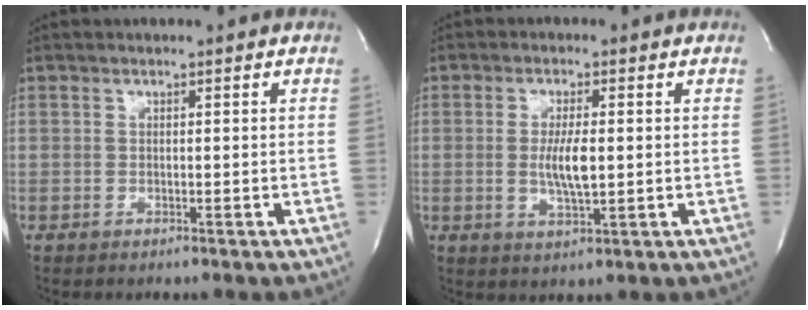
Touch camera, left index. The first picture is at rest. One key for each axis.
{"total": 4.9, "fx": -0.5, "fy": 0.9, "fz": 4.8, "tx": -0.097, "ty": -0.013, "tz": -0.006}